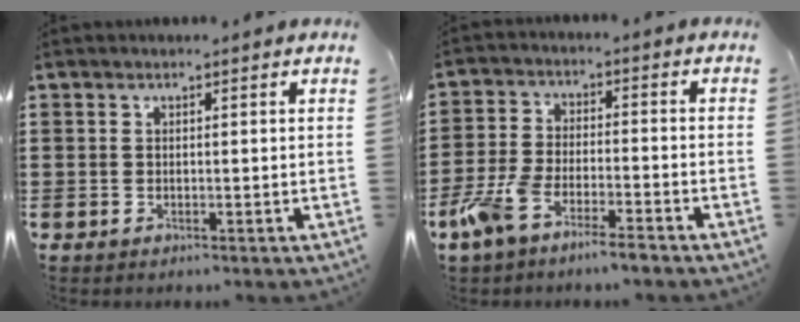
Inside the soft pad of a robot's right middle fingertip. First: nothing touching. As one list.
[{"total": 6.5, "force": [-5.0, 1.1, 3.9], "torque": [-0.106, -0.011, -0.102]}]